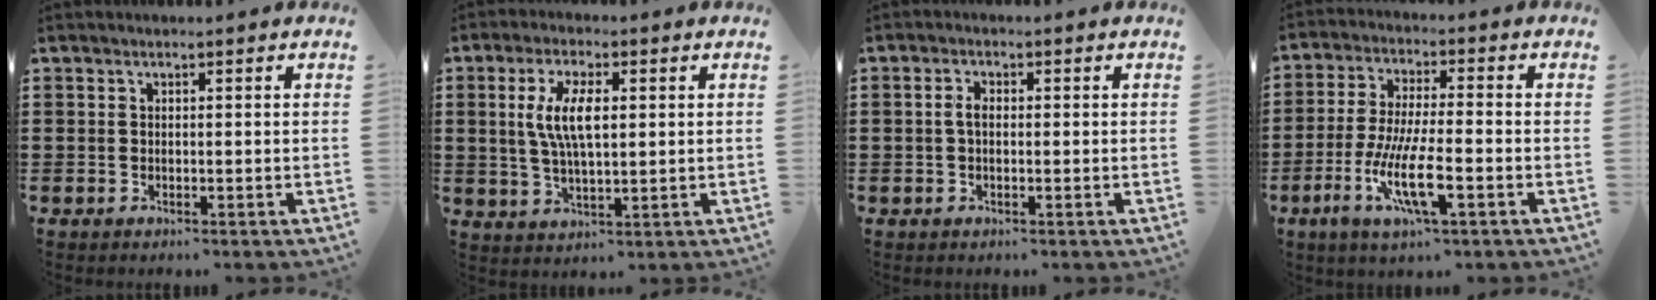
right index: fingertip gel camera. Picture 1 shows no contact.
{"total": 7.4, "force": [1.3, 2.9, 6.7], "torque": [-0.141, 0.008, 0.018]}
{"total": 2.0, "force": [-0.1, 1.0, 1.7], "torque": [-0.034, 0.003, -0.003]}
{"total": 9.8, "force": [-3.8, 1.9, 8.9], "torque": [-0.189, -0.015, -0.075]}